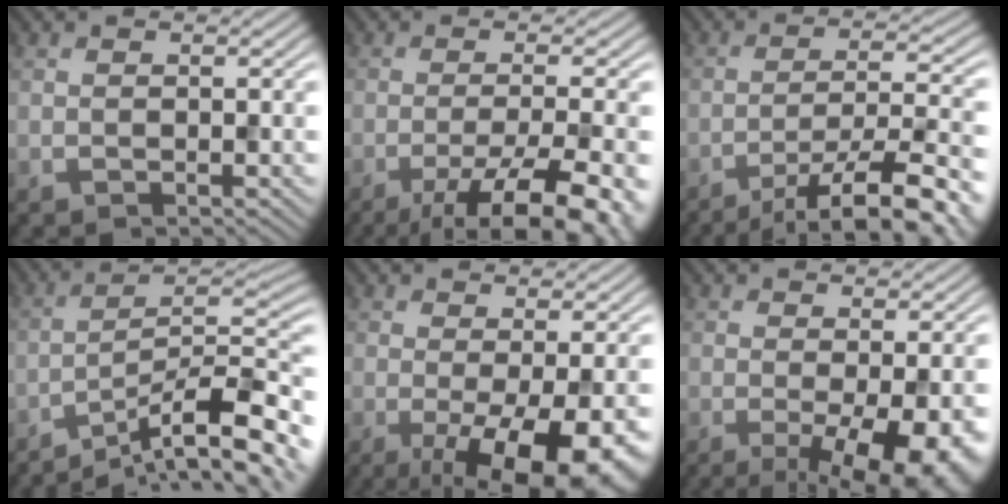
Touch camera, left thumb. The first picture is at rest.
{"total": 11.0, "force": [-6.2, 2.3, 8.8], "torque": [-0.144, -0.001, -0.087]}
{"total": 14.2, "force": [-10.1, 3.1, 9.5], "torque": [-0.137, -0.004, -0.136]}
{"total": 13.8, "force": [-9.7, 2.5, 9.5], "torque": [-0.143, 0.009, -0.161]}
{"total": 10.6, "force": [-3.3, 3.1, 9.6], "torque": [-0.134, -0.002, -0.040]}
{"total": 8.7, "force": [-2.7, 2.3, 7.9], "torque": [-0.117, -0.009, -0.031]}